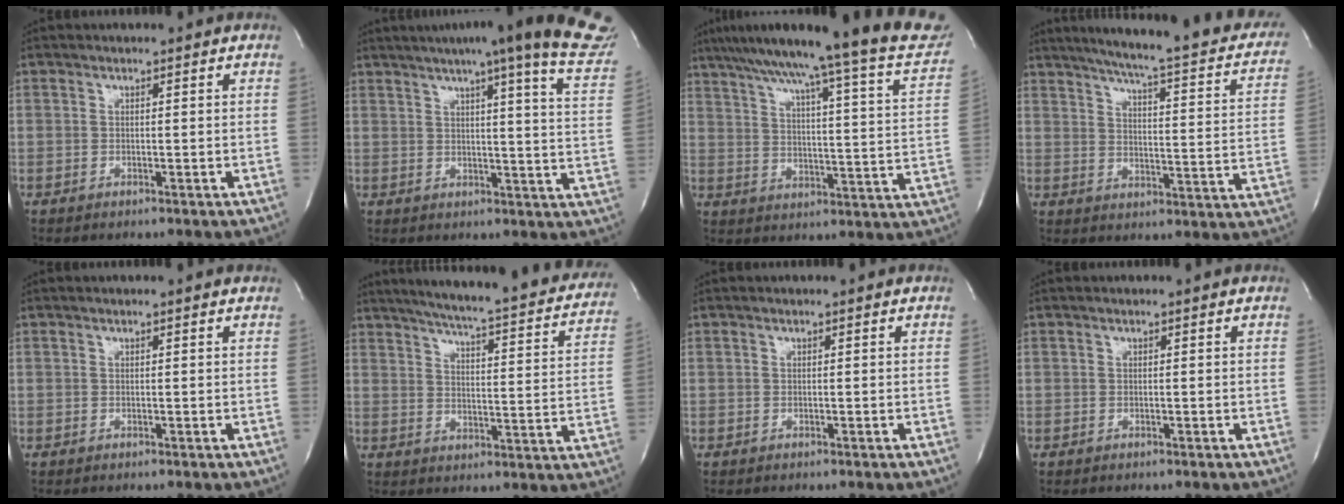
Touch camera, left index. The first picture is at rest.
{"total": 24.8, "force": [20.1, 0.4, 14.4], "torque": [-0.179, -0.042, 0.233]}
{"total": 27.7, "force": [22.9, 0.9, 15.5], "torque": [-0.236, -0.028, 0.295]}
{"total": 25.1, "force": [20.4, 3.5, 14.2], "torque": [-0.200, -0.024, 0.240]}
{"total": 0.7, "force": [0.6, 0.0, 0.3], "torque": [-0.012, 0.004, 0.008]}
{"total": 28.5, "force": [25.1, 3.4, 13.2], "torque": [-0.199, -0.056, 0.300]}
{"total": 0.0}
{"total": 0.0}